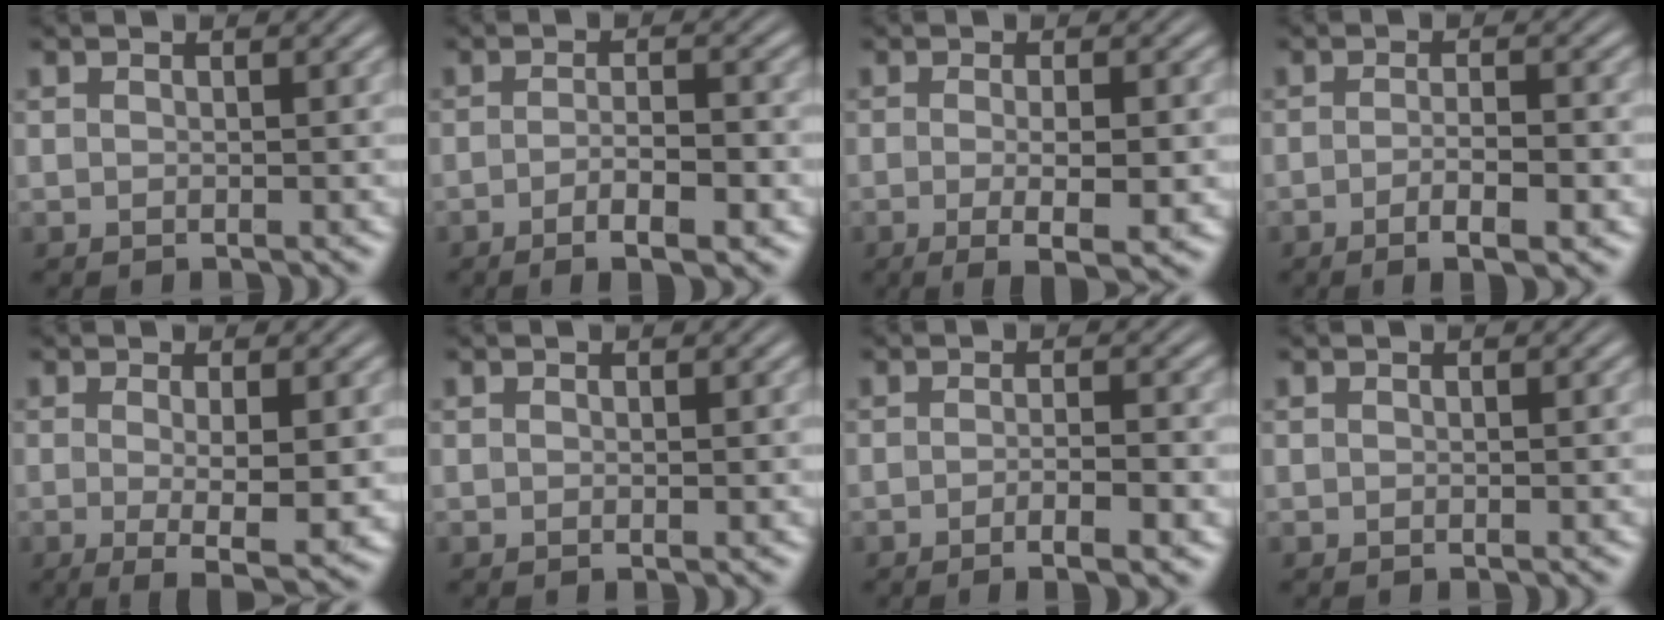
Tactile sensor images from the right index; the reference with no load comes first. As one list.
[{"total": 4.3, "force": [-2.6, 0.7, 3.3], "torque": [-0.050, -0.010, -0.044]}, {"total": 5.4, "force": [-2.8, 1.3, 4.4], "torque": [-0.074, -0.023, -0.033]}, {"total": 3.7, "force": [-2.2, 0.5, 3.0], "torque": [-0.047, -0.008, -0.038]}, {"total": 5.7, "force": [-2.3, 1.5, 5.0], "torque": [-0.086, -0.035, -0.021]}, {"total": 0.0}, {"total": 3.1, "force": [-2.0, 0.2, 2.3], "torque": [-0.033, -0.003, -0.039]}, {"total": 0.0}]